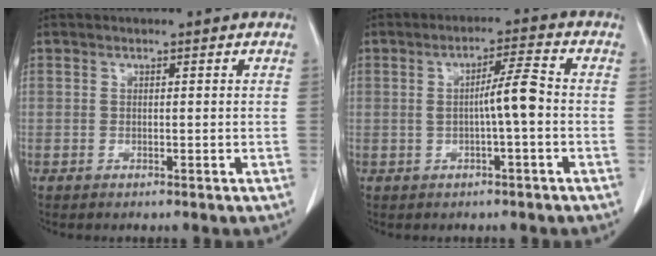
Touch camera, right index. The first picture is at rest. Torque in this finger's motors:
{"motor_torque": [0.74, -0.06, 0.12, 0.08]}